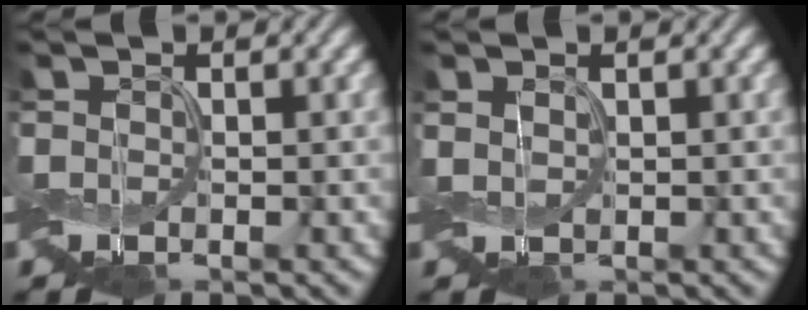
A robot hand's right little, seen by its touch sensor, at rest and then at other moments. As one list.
[{"total": 0.7, "force": [0.3, 0.5, 0.5], "torque": [-0.015, 0.001, 0.006]}]